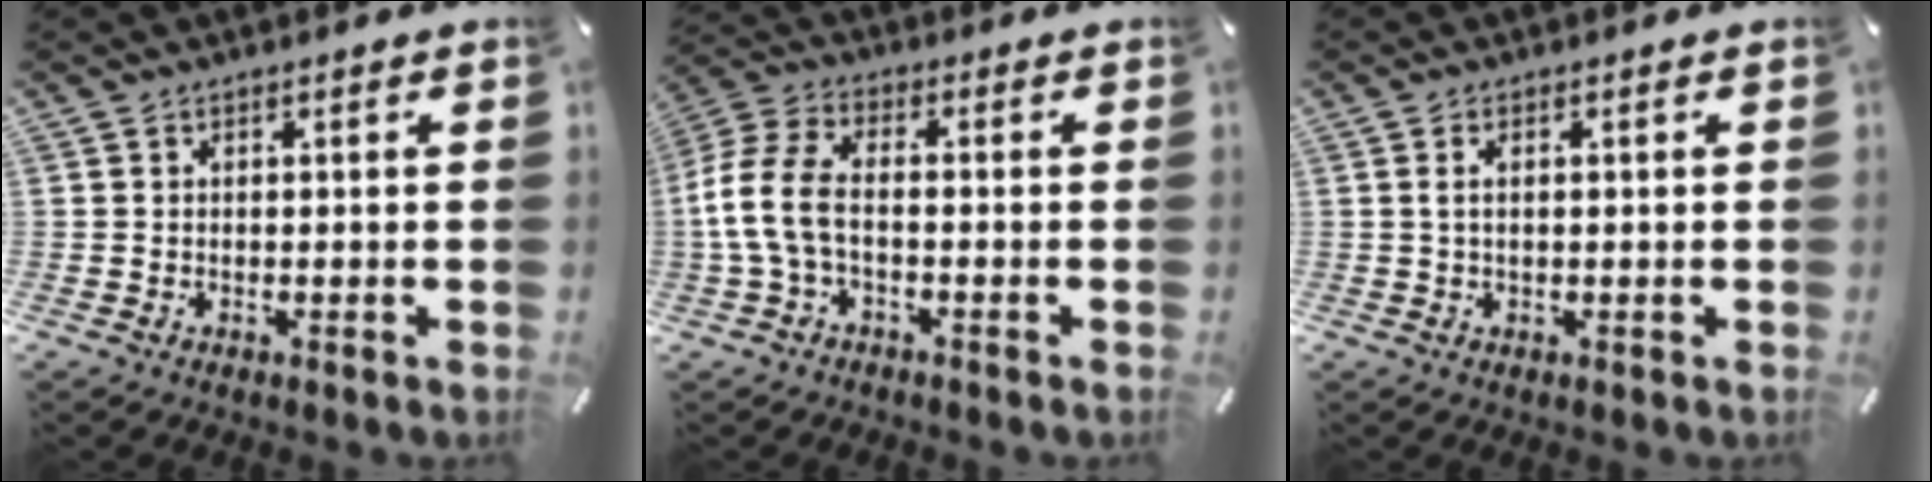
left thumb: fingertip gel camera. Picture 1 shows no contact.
{"total": 8.7, "force": [-2.3, 4.6, 7.0], "torque": [-0.161, 0.000, -0.043]}
{"total": 1.8, "force": [0.3, 0.8, 1.5], "torque": [-0.032, 0.004, 0.003]}